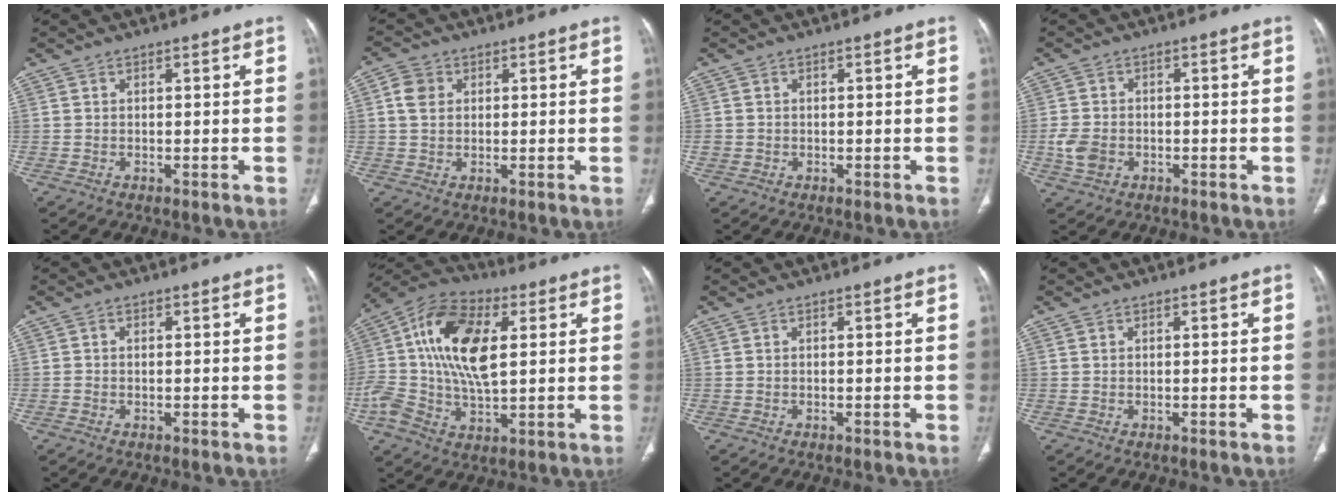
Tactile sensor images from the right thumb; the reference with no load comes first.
{"total": 4.4, "force": [1.1, 3.5, 2.4], "torque": [-0.039, 0.005, 0.019]}
{"total": 1.3, "force": [-0.1, 1.2, 0.3], "torque": [-0.005, 0.002, 0.000]}
{"total": 4.5, "force": [-1.3, 3.5, 2.6], "torque": [-0.051, 0.006, -0.023]}
{"total": 0.5, "force": [-0.1, 0.4, 0.3], "torque": [-0.007, -0.001, -0.003]}
{"total": 18.9, "force": [3.1, 10.1, 15.6], "torque": [-0.304, 0.016, 0.047]}
{"total": 0.0}
{"total": 0.0}